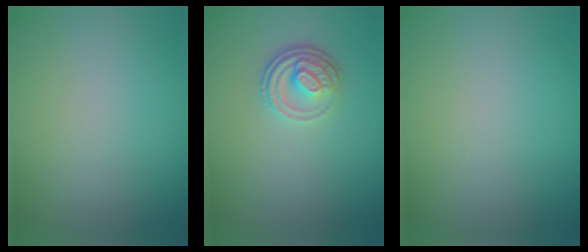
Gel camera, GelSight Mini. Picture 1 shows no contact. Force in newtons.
{"total": 3.4, "press": 2.6, "slide": 2.3}
{"total": 0.0}